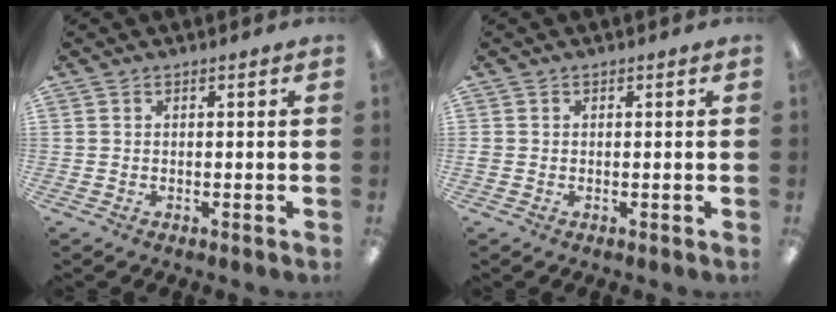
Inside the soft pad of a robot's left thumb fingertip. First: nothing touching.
{"total": 0.7, "force": [-0.1, 0.6, 0.2], "torque": [-0.002, 0.005, -0.003]}